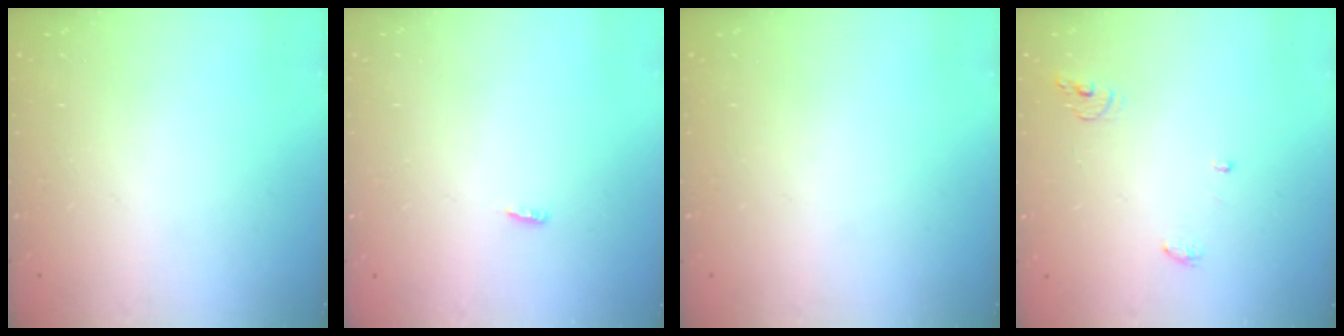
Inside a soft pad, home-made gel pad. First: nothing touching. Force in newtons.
{"total": 2.8, "press": 2.7, "slide": 0.8}
{"total": 0.0}
{"total": 4.2, "press": 4.1, "slide": 0.3}